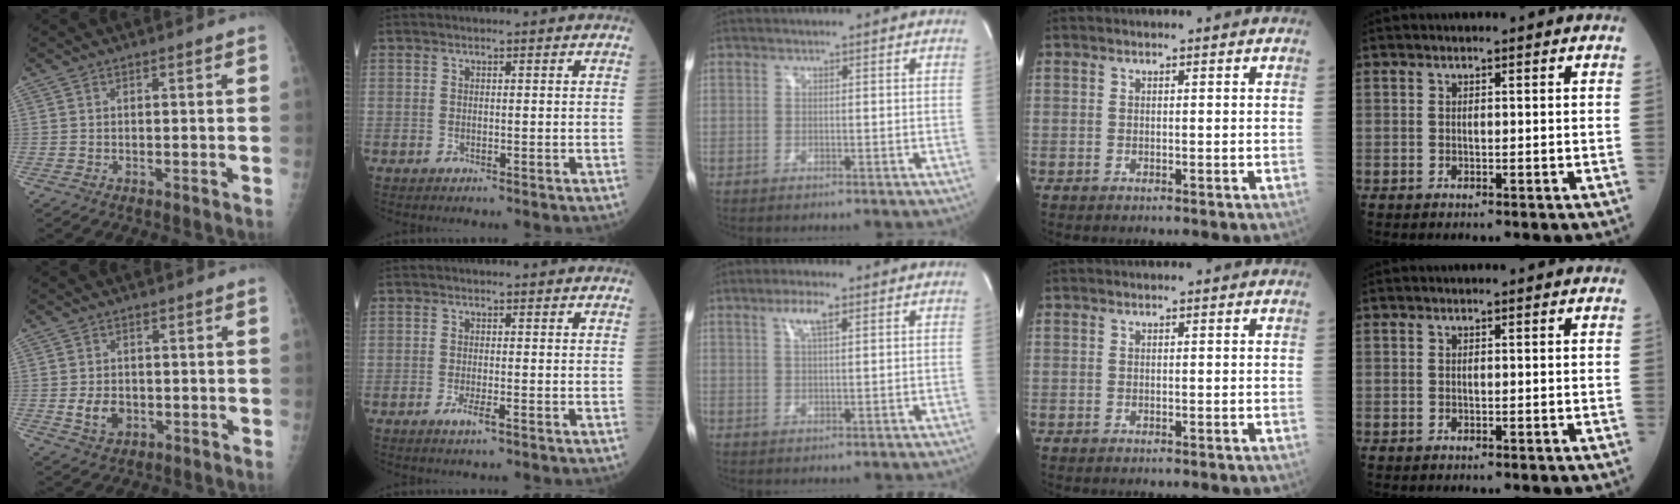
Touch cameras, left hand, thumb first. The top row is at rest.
{"thumb": {"total": 4.3, "force": [-0.5, 3.3, 2.7], "torque": [-0.033, -0.002, -0.001]}, "index": {"total": 1.7, "force": [-0.9, 0.2, 1.5], "torque": [-0.027, -0.004, -0.015]}, "middle": {"total": 3.6, "force": [1.8, 0.6, 3.0], "torque": [-0.063, 0.004, 0.034]}}